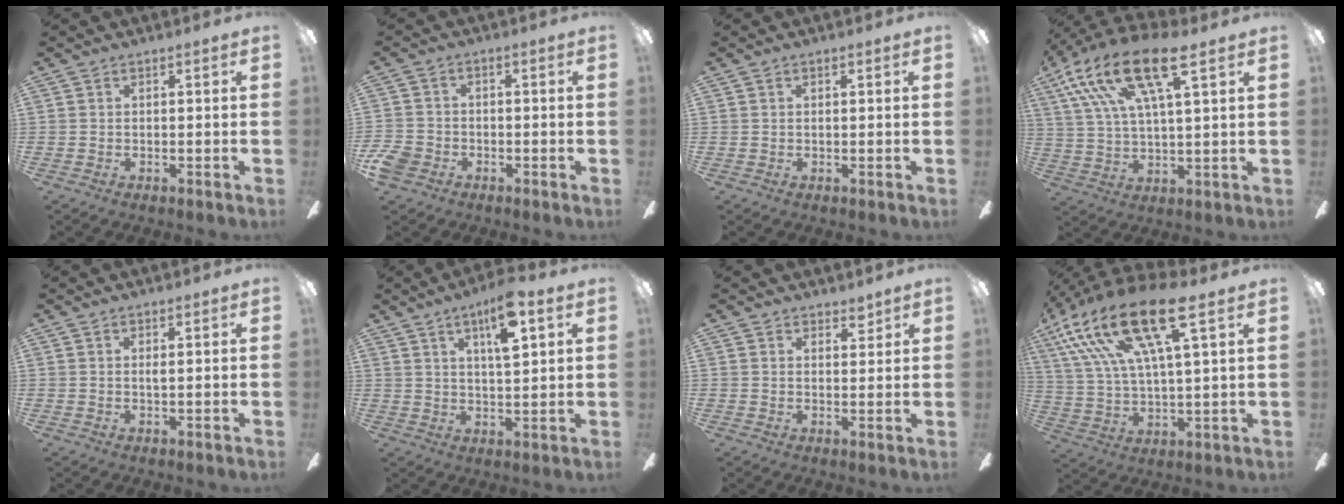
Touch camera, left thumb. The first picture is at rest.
{"total": 5.1, "force": [-2.7, 3.7, 2.2], "torque": [-0.056, 0.014, -0.054]}
{"total": 0.5, "force": [0.2, 0.2, 0.5], "torque": [-0.009, 0.002, 0.003]}
{"total": 18.3, "force": [11.0, 5.4, 13.6], "torque": [-0.276, -0.039, 0.182]}
{"total": 1.0, "force": [0.3, 0.1, 0.9], "torque": [-0.021, 0.001, 0.005]}
{"total": 9.6, "force": [5.2, 2.6, 7.6], "torque": [-0.124, -0.013, 0.083]}
{"total": 3.2, "force": [2.8, 1.5, 0.5], "torque": [0.011, -0.019, 0.048]}
{"total": 22.3, "force": [12.9, 6.6, 16.9], "torque": [-0.342, -0.050, 0.214]}